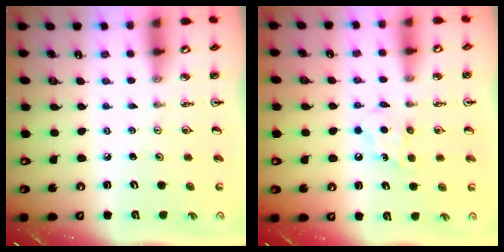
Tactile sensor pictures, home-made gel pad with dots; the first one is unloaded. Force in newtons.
{"total": 6.3, "press": 6.3, "slide": 0.8}